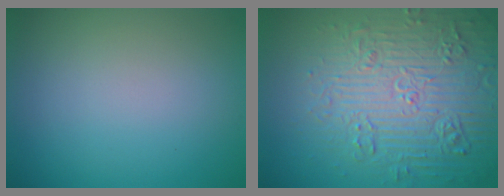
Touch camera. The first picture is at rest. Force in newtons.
{"total": 8.1, "press": 7.8, "slide": 1.9}